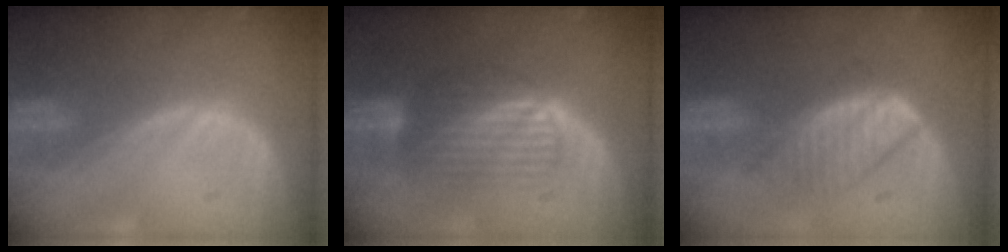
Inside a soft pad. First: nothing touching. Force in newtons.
{"total": 6.9, "press": 6.5, "slide": 2.3}
{"total": 6.9, "press": 6.0, "slide": 3.5}